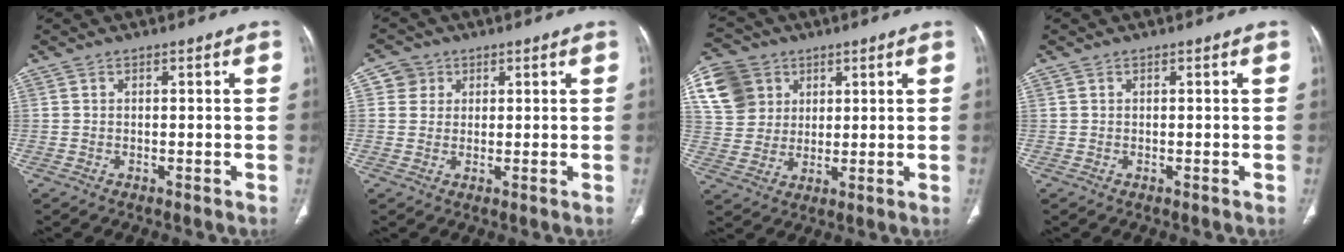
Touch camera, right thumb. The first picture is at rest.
{"total": 3.5, "force": [1.3, 3.2, 0.1], "torque": [0.021, -0.002, 0.016]}
{"total": 13.0, "force": [4.9, 11.1, 4.9], "torque": [-0.080, 0.008, 0.093]}
{"total": 0.0}